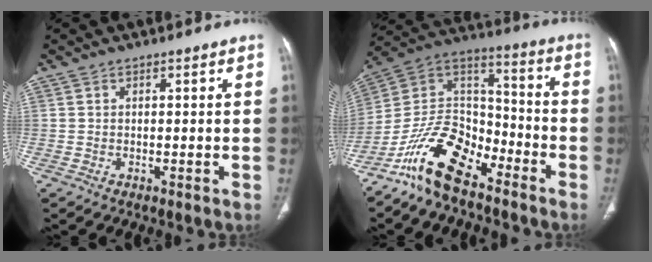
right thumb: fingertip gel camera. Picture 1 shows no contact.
{"total": 16.1, "force": [-11.0, 7.8, 8.8], "torque": [-0.141, 0.088, -0.212]}